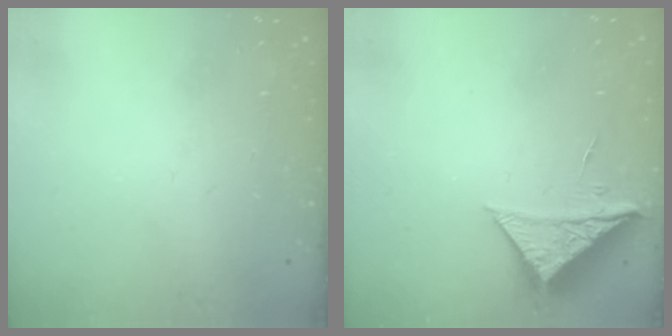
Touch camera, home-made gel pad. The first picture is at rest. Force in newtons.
{"total": 8.6, "press": 8.6, "slide": 0.2}